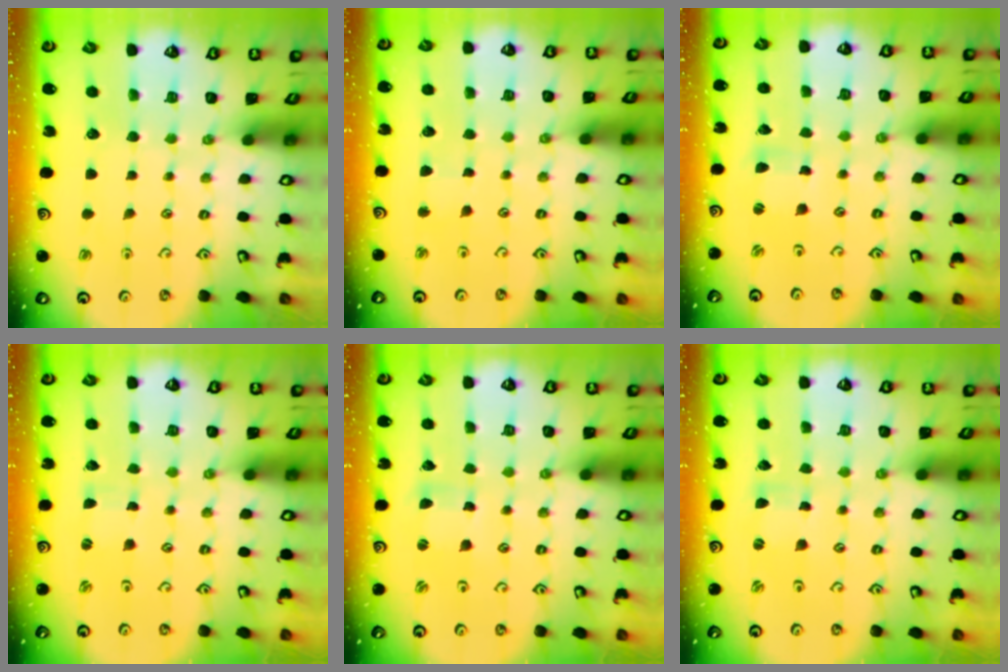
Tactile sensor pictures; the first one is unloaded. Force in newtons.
{"total": 2.2, "press": 2.2, "slide": 0.2}
{"total": 1.5, "press": 1.4, "slide": 0.2}
{"total": 0.0}
{"total": 1.5, "press": 1.4, "slide": 0.2}
{"total": 0.0}